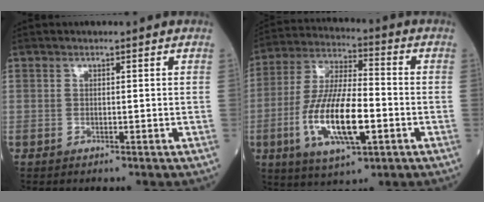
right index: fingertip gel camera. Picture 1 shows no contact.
{"total": 15.2, "force": [-4.2, 4.2, 14.0], "torque": [-0.284, -0.006, -0.075]}